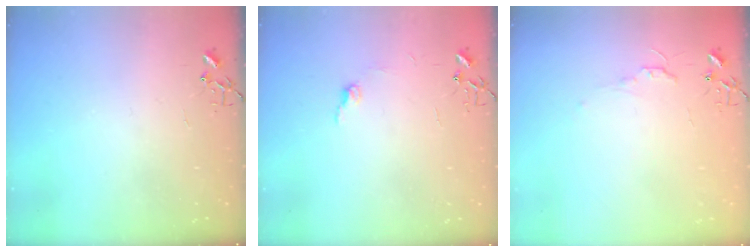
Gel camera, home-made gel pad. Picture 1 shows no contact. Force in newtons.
{"total": 6.6, "press": 6.6, "slide": 0.7}
{"total": 4.9, "press": 4.8, "slide": 0.7}